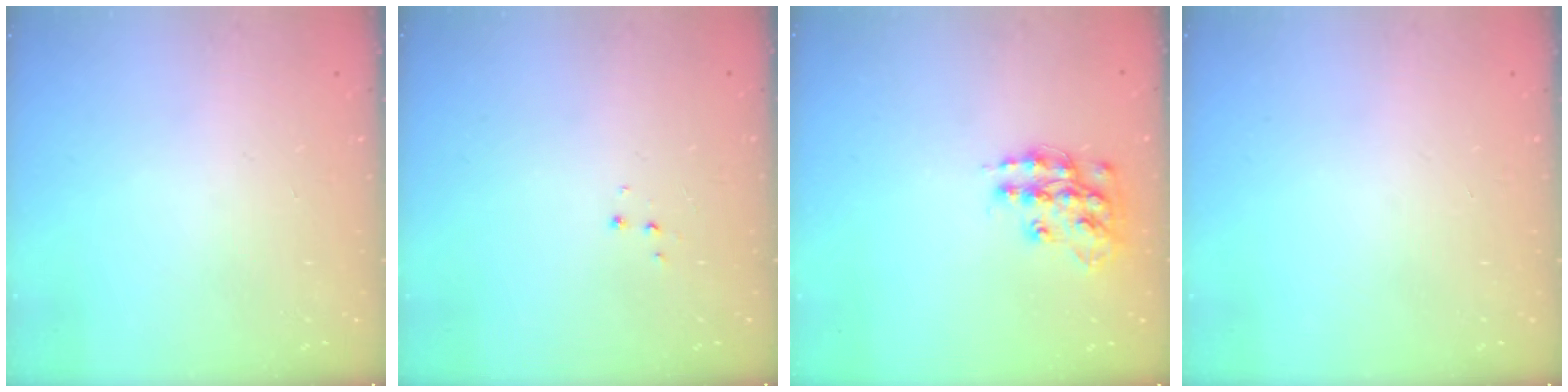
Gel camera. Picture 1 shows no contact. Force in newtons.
{"total": 3.5, "press": 3.4, "slide": 0.5}
{"total": 13.7, "press": 13.7, "slide": 0.9}
{"total": 0.0}